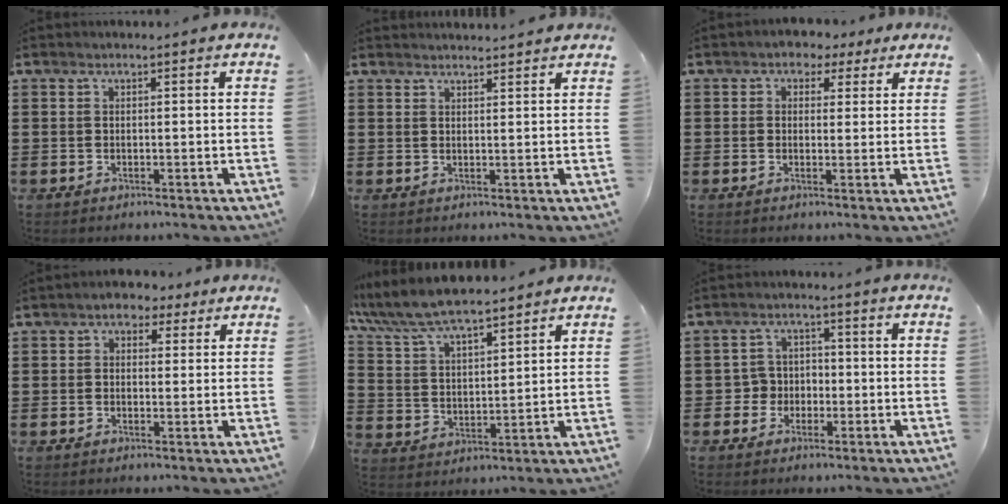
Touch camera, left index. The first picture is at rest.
{"total": 1.8, "force": [1.8, -0.1, 0.0], "torque": [-0.004, -0.001, 0.035]}
{"total": 2.5, "force": [1.3, 2.0, 0.4], "torque": [-0.021, 0.012, 0.022]}
{"total": 2.7, "force": [1.6, 1.8, 1.1], "torque": [-0.023, 0.009, 0.026]}
{"total": 7.0, "force": [6.5, 1.1, 2.5], "torque": [-0.073, -0.025, 0.116]}
{"total": 3.7, "force": [-1.3, 3.3, 1.0], "torque": [-0.032, 0.006, -0.030]}